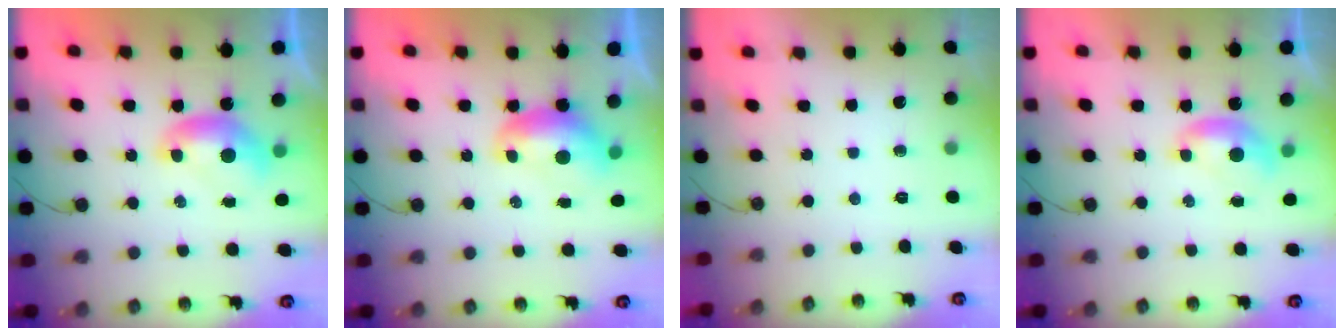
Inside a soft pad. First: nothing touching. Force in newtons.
{"total": 1.2, "press": 1.1, "slide": 0.3}
{"total": 0.0}
{"total": 0.7, "press": 0.3, "slide": 0.6}